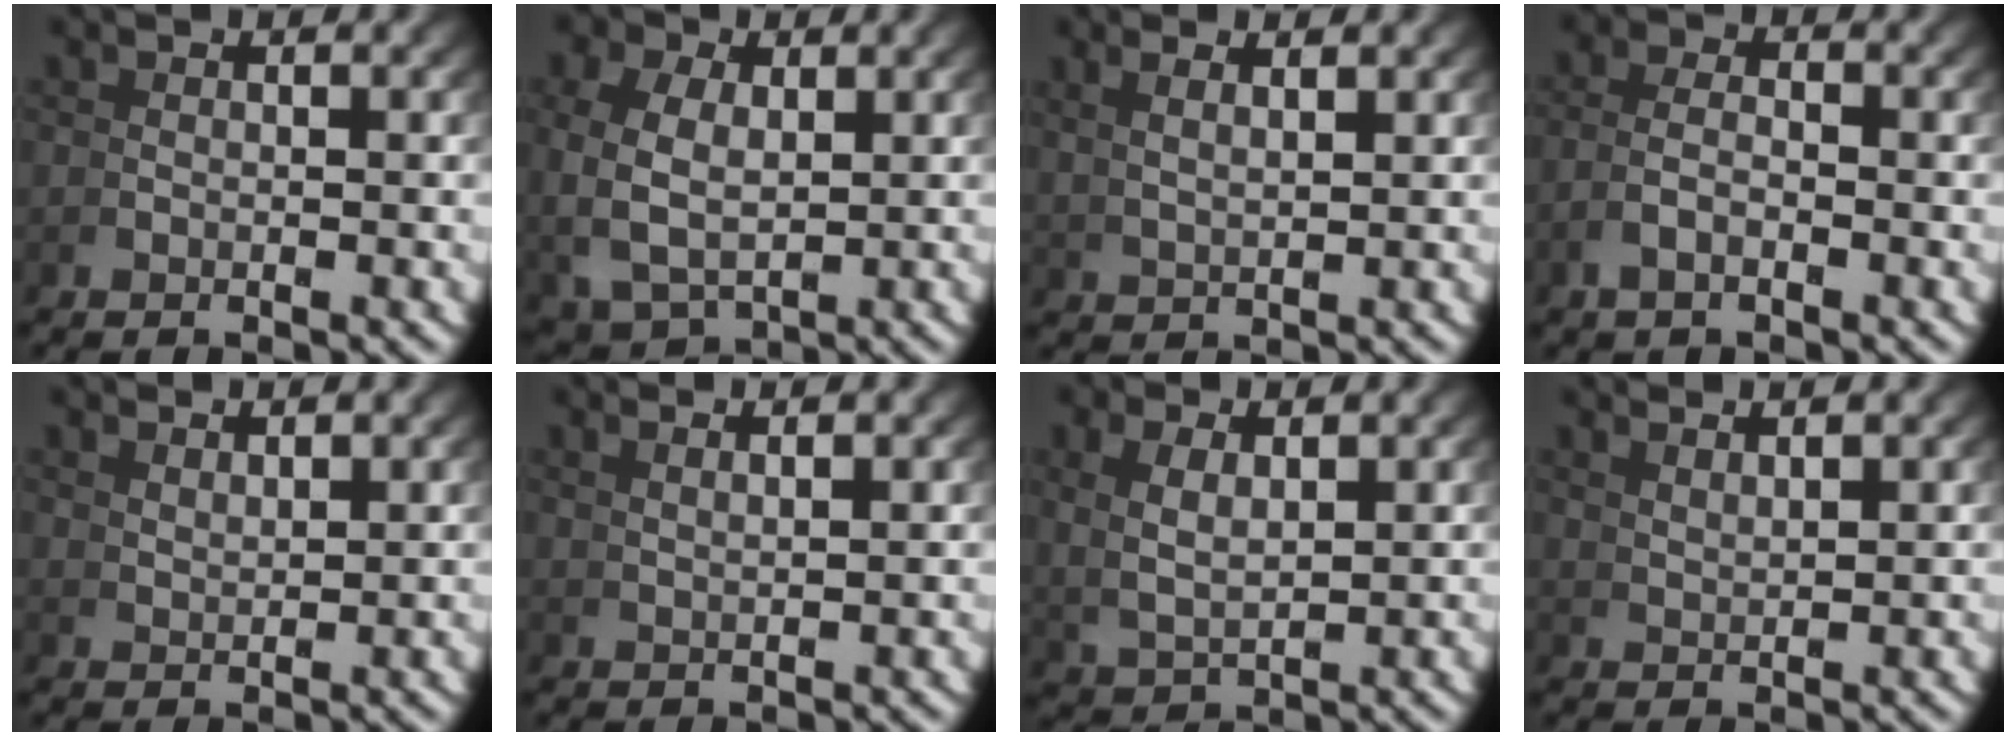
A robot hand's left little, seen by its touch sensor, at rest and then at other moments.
{"total": 5.8, "force": [0.9, 4.4, 3.6], "torque": [-0.090, -0.021, 0.031]}
{"total": 2.8, "force": [2.3, -0.1, 1.5], "torque": [-0.015, 0.010, 0.048]}
{"total": 1.8, "force": [-0.6, 0.6, 1.5], "torque": [-0.037, -0.011, -0.006]}
{"total": 2.7, "force": [2.6, -0.9, 0.1], "torque": [0.007, 0.001, 0.056]}
{"total": 2.8, "force": [2.5, -0.8, 0.8], "torque": [-0.001, 0.008, 0.049]}
{"total": 3.0, "force": [1.7, 1.4, 2.1], "torque": [-0.047, -0.006, 0.043]}
{"total": 3.1, "force": [2.9, -0.6, 0.6], "torque": [-0.001, 0.004, 0.060]}